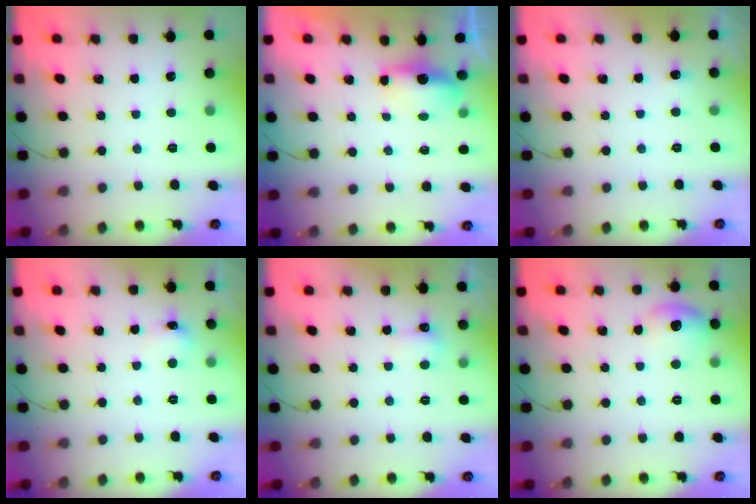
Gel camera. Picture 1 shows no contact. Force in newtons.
{"total": 7.2, "press": 5.3, "slide": 4.8}
{"total": 2.8, "press": 2.6, "slide": 1.1}
{"total": 5.9, "press": 5.6, "slide": 1.7}
{"total": 4.1, "press": 3.9, "slide": 1.1}
{"total": 10.9, "press": 8.4, "slide": 7.0}